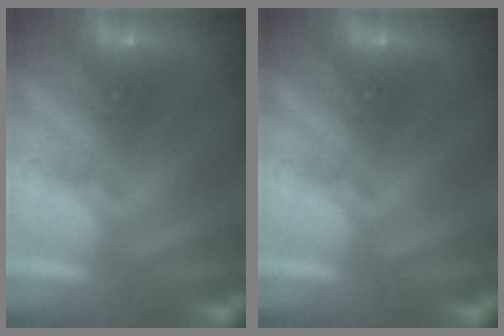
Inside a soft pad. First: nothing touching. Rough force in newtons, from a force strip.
{"total": 0.0}